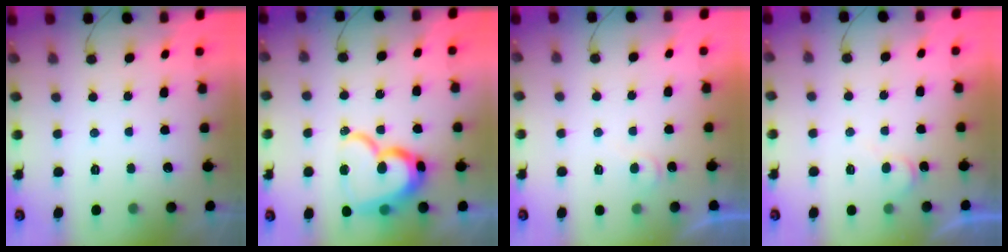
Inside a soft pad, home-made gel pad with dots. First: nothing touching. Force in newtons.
{"total": 17.5, "press": 17.4, "slide": 1.5}
{"total": 4.3, "press": 4.3, "slide": 0.6}
{"total": 5.9, "press": 5.9, "slide": 0.6}